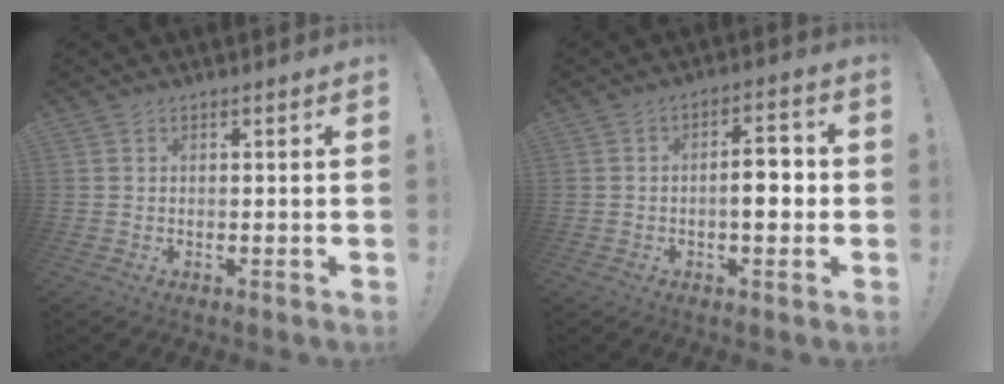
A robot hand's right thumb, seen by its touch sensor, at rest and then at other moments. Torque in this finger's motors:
{"motor_torque": [0.00, 0.21, 0.22, -0.17, 0.01]}